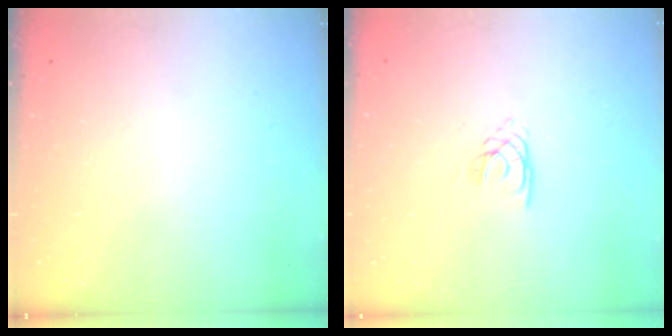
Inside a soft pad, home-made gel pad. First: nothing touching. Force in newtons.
{"total": 1.9, "press": 1.8, "slide": 0.3}